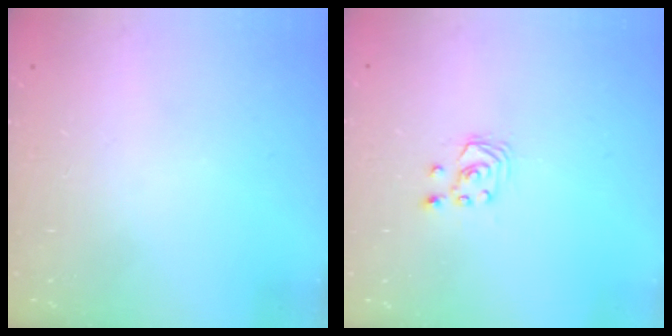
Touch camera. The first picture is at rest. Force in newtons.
{"total": 2.9, "press": 2.8, "slide": 0.3}